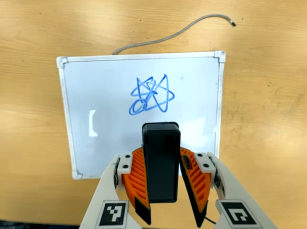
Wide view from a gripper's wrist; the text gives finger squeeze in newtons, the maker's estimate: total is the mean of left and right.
{"total": 6.0, "left": 5.8, "right": 6.3}